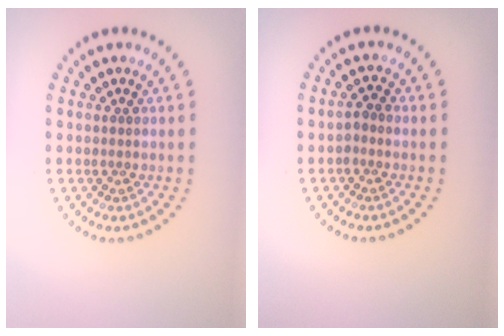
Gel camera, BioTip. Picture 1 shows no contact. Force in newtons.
{"total": 1.1, "press": 1.0, "slide": 0.5}